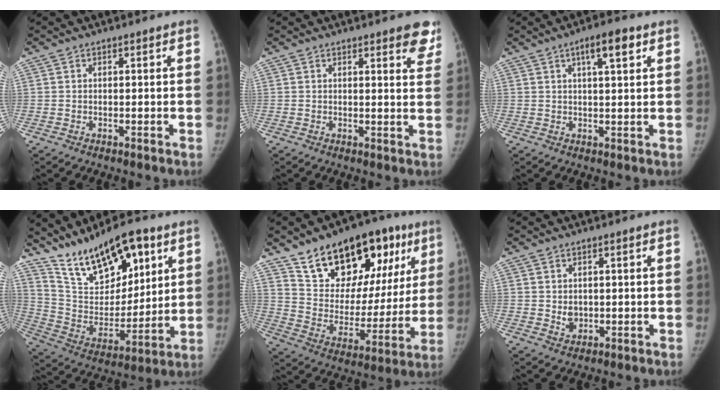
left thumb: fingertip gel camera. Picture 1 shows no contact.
{"total": 6.4, "force": [4.5, 1.9, 4.1], "torque": [-0.021, -0.019, 0.043]}
{"total": 6.1, "force": [2.9, 1.6, 5.1], "torque": [-0.073, -0.003, 0.044]}
{"total": 20.5, "force": [12.7, 9.3, 13.2], "torque": [-0.181, -0.054, 0.234]}
{"total": 25.5, "force": [14.8, 13.8, 15.5], "torque": [-0.180, -0.032, 0.240]}
{"total": 2.6, "force": [0.1, 2.1, 1.4], "torque": [-0.013, -0.003, 0.010]}